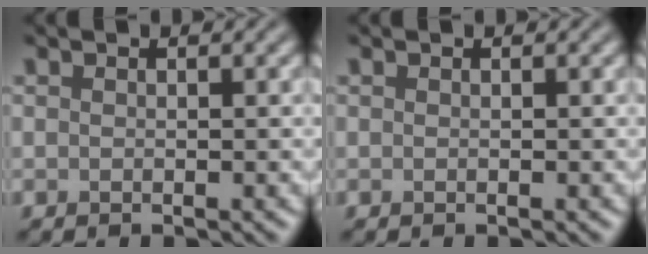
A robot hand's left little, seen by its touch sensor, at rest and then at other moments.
{"total": 0.0}